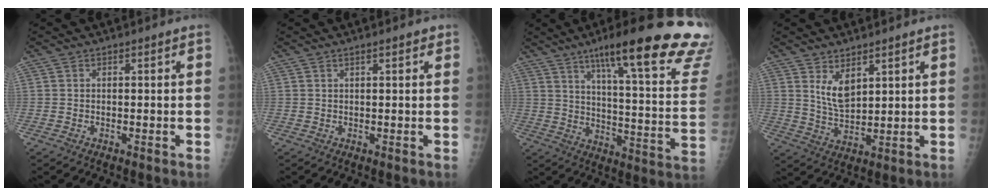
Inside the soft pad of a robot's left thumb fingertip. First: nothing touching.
{"total": 1.8, "force": [1.2, 0.4, 1.3], "torque": [-0.016, 0.000, 0.014]}
{"total": 29.2, "force": [20.3, 4.4, 20.6], "torque": [-0.242, -0.086, 0.272]}
{"total": 5.7, "force": [3.1, 2.5, 4.0], "torque": [-0.064, -0.031, 0.067]}